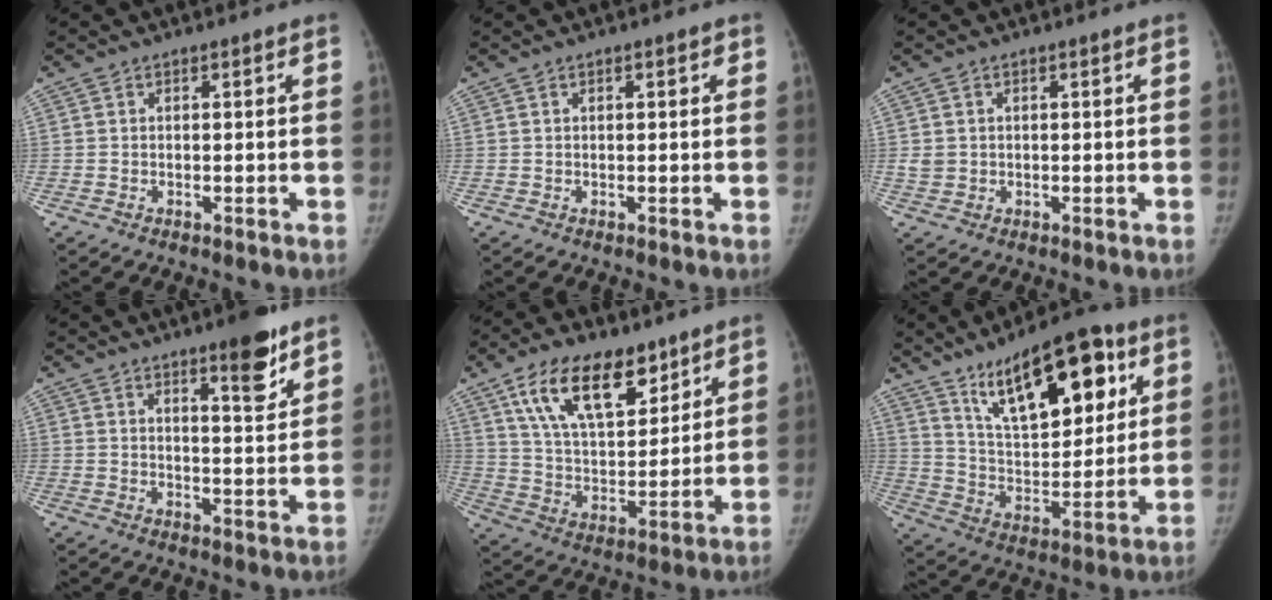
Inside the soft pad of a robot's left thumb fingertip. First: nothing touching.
{"total": 1.0, "force": [0.4, 0.5, 0.8], "torque": [-0.007, 0.004, 0.003]}
{"total": 2.0, "force": [0.1, 1.8, 0.8], "torque": [-0.007, 0.002, 0.006]}
{"total": 7.9, "force": [5.4, 1.8, 5.6], "torque": [-0.064, -0.037, 0.076]}
{"total": 17.5, "force": [10.4, 8.8, 11.0], "torque": [-0.147, -0.047, 0.190]}
{"total": 21.3, "force": [10.9, 9.2, 15.8], "torque": [-0.198, -0.042, 0.185]}